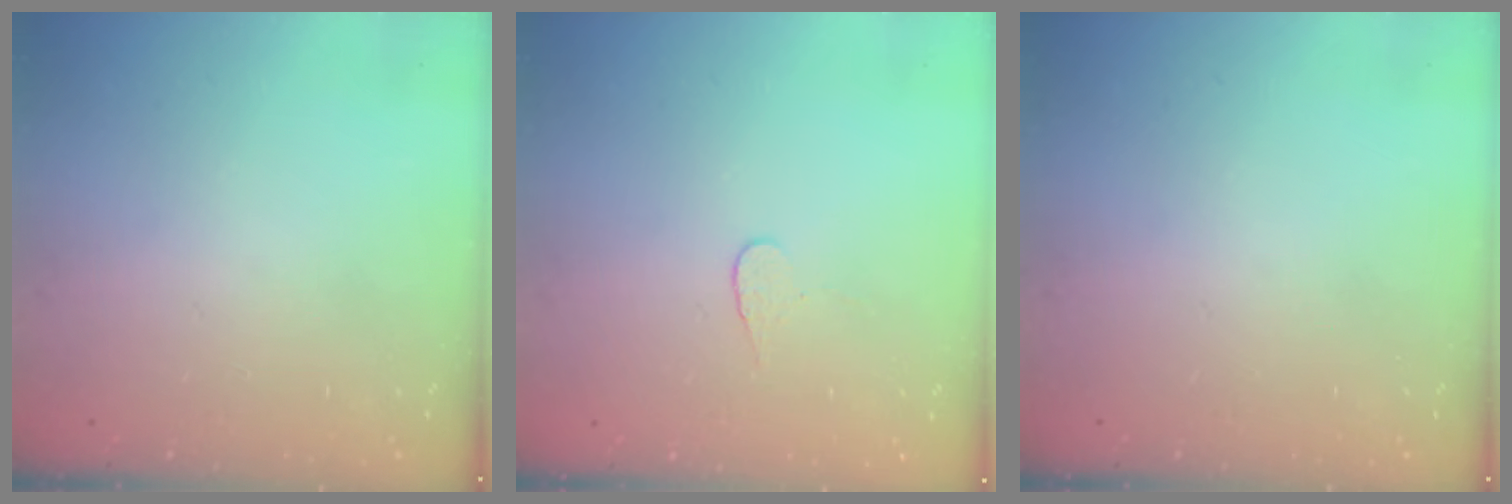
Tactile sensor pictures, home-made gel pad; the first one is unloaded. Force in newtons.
{"total": 3.7, "press": 3.7, "slide": 0.4}
{"total": 0.0}